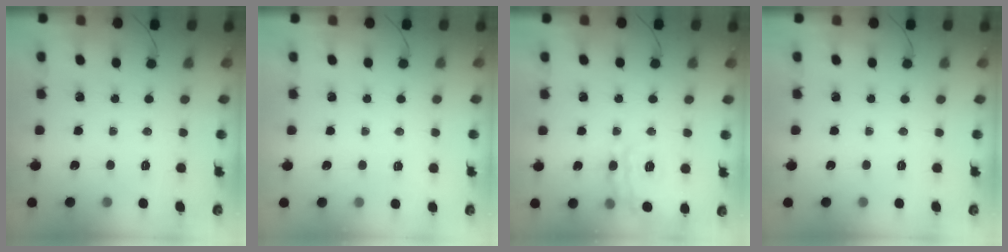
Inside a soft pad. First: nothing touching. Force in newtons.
{"total": 1.9, "press": 1.3, "slide": 1.4}
{"total": 13.5, "press": 13.4, "slide": 1.0}
{"total": 0.0}